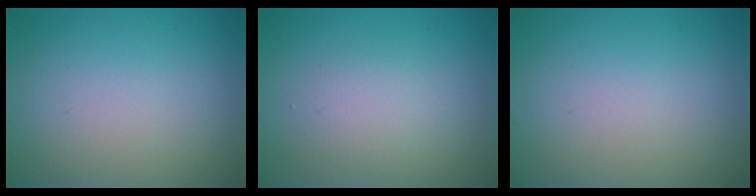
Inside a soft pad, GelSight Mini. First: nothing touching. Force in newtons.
{"total": 2.0, "press": 2.0, "slide": 0.1}
{"total": 0.0}